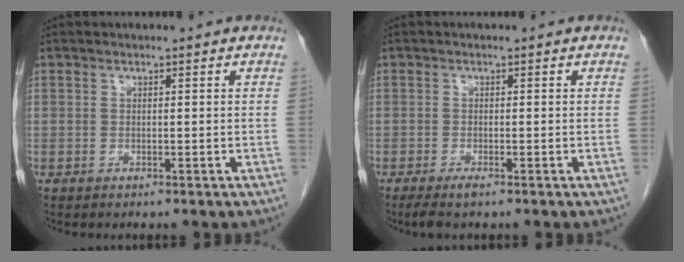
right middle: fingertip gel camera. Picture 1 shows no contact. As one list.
[{"total": 1.9, "force": [-1.4, 0.2, 1.4], "torque": [-0.030, -0.006, -0.026]}]